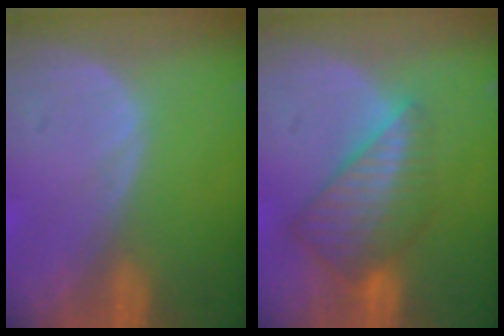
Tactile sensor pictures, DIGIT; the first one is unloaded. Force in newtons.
{"total": 7.8, "press": 7.1, "slide": 3.4}